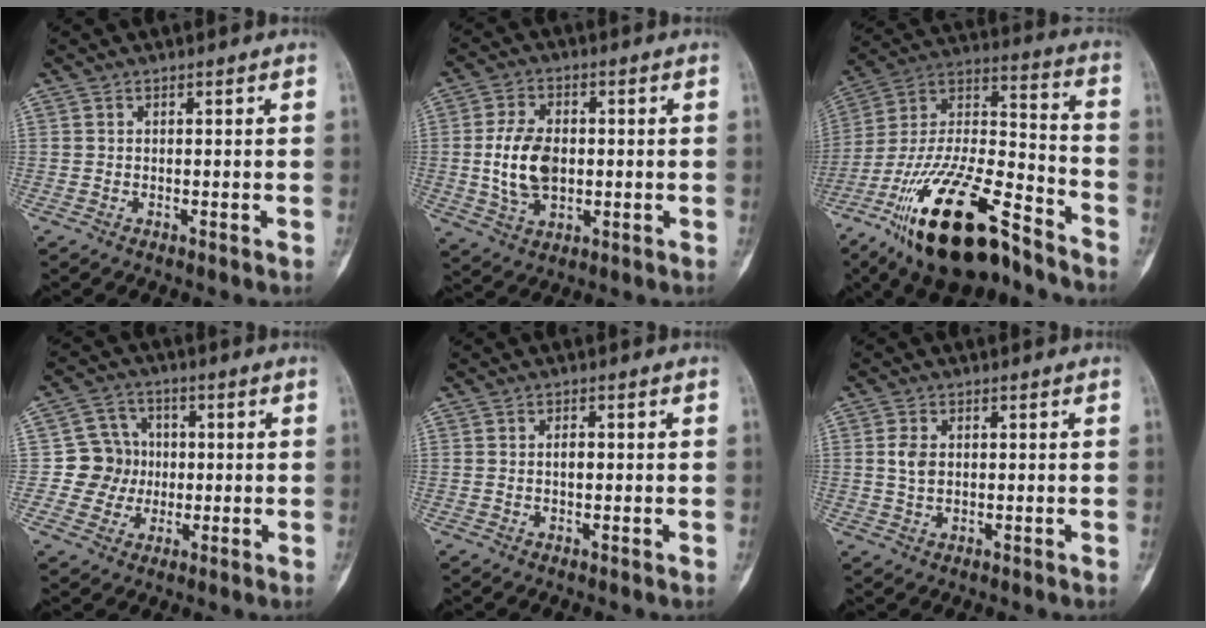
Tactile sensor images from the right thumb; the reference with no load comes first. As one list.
[{"total": 10.4, "force": [-0.1, 6.6, 8.0], "torque": [-0.143, 0.002, 0.002]}, {"total": 27.0, "force": [-17.2, 9.9, 18.4], "torque": [-0.345, 0.067, -0.301]}, {"total": 7.9, "force": [-0.3, 7.7, 1.7], "torque": [0.014, 0.017, -0.010]}, {"total": 1.3, "force": [0.0, 0.7, 1.1], "torque": [-0.015, 0.002, 0.000]}, {"total": 2.0, "force": [0.4, 1.2, 1.5], "torque": [-0.030, -0.002, 0.012]}]